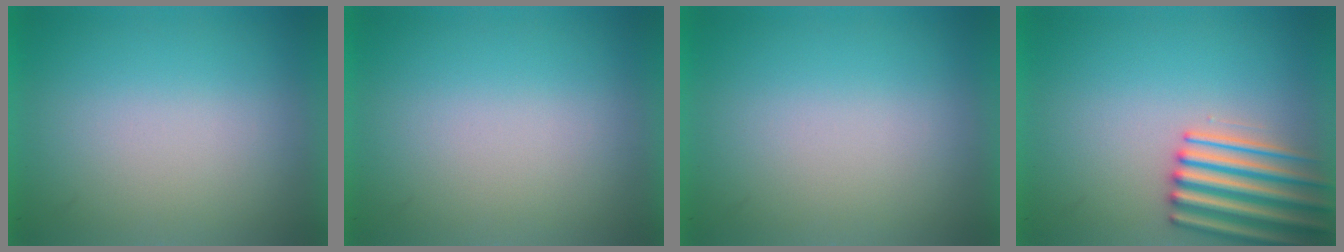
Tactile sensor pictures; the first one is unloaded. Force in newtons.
{"total": 0.0}
{"total": 0.0}
{"total": 5.0}